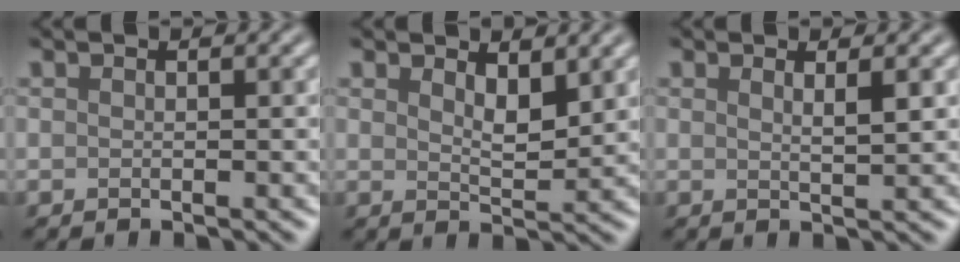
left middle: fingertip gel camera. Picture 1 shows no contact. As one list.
[{"total": 2.6, "force": [1.7, 1.0, 1.7], "torque": [-0.030, -0.006, 0.030]}, {"total": 1.5, "force": [0.8, 0.4, 1.2], "torque": [-0.014, 0.000, 0.009]}]